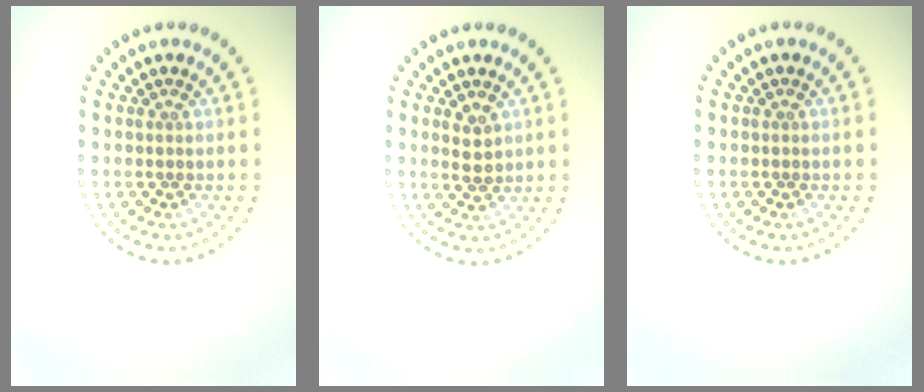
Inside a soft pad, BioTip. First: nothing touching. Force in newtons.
{"total": 1.9, "press": 1.8, "slide": 0.5}
{"total": 0.0}